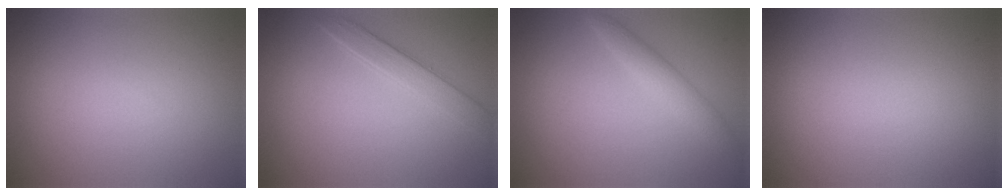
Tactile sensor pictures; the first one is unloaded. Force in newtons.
{"total": 2.2, "press": 2.1, "slide": 0.2}
{"total": 2.2, "press": 2.2, "slide": 0.1}
{"total": 0.0}